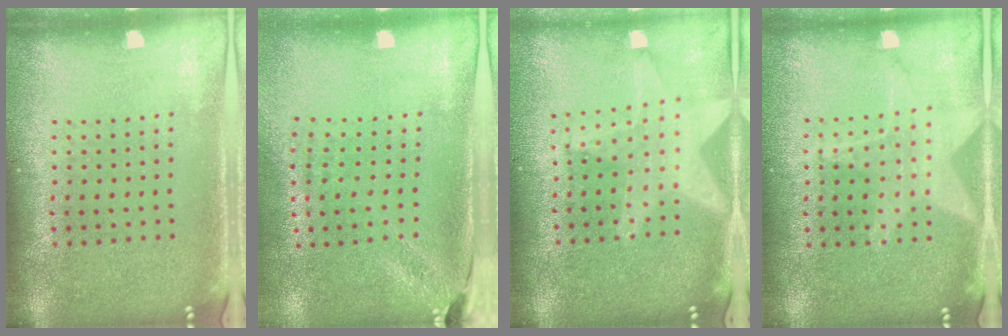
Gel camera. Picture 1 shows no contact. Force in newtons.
{"total": 1.9, "press": 1.6, "slide": 1.1}
{"total": 2.2, "press": 1.8, "slide": 1.2}
{"total": 1.2, "press": 1.2, "slide": 0.3}